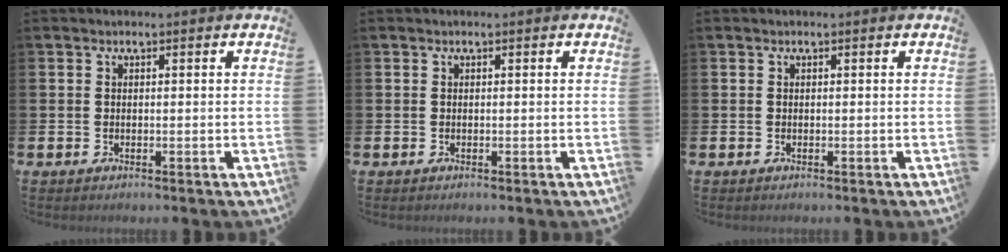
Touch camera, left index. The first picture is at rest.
{"total": 0.0}
{"total": 0.0}